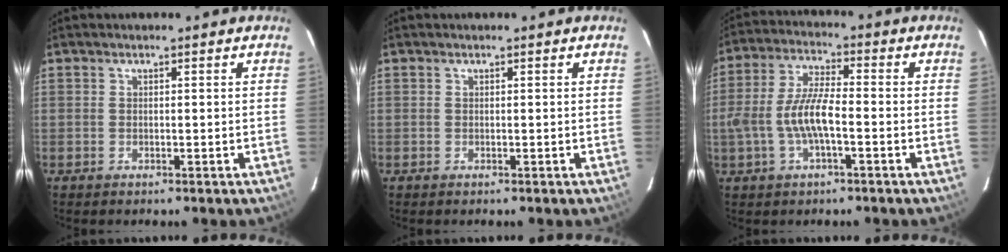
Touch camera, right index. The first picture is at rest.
{"total": 0.0}
{"total": 9.4, "force": [-2.5, 2.8, 8.6], "torque": [-0.181, 0.005, -0.046]}